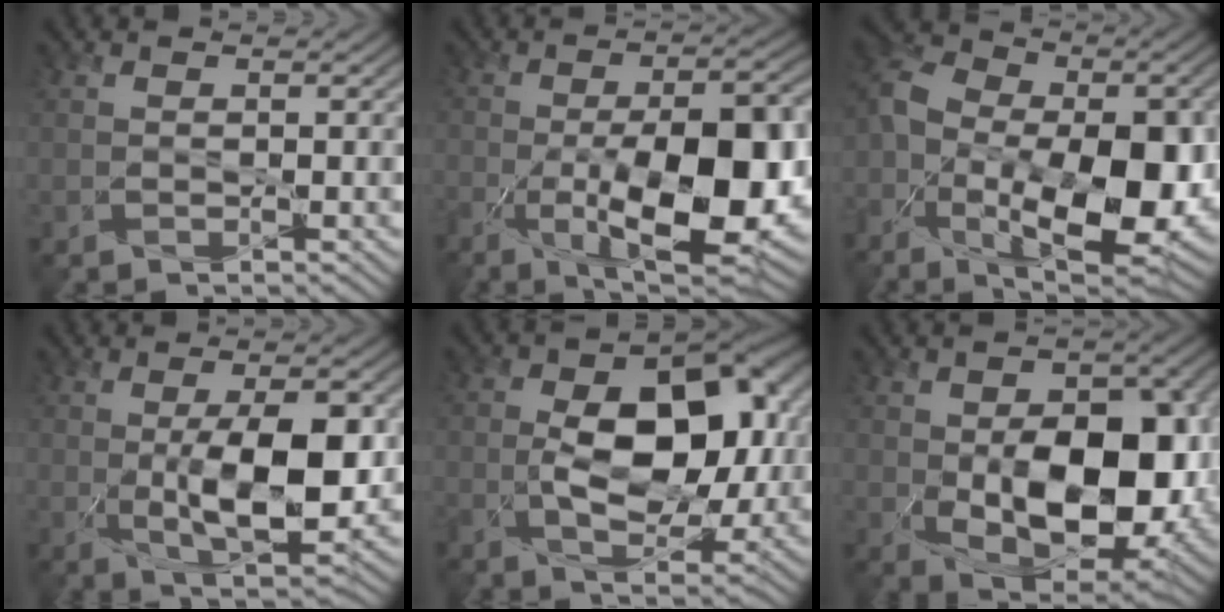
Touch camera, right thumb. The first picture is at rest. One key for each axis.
{"total": 16.3, "fx": -4.7, "fy": 6.7, "fz": 14.2, "tx": -0.225, "ty": -0.016, "tz": -0.073}
{"total": 18.1, "fx": -5.3, "fy": 10.5, "fz": 13.7, "tx": -0.261, "ty": -0.035, "tz": -0.077}
{"total": 9.8, "fx": -0.5, "fy": 3.9, "fz": 9.0, "tx": -0.158, "ty": -0.015, "tz": 0.003}
{"total": 13.3, "fx": -0.5, "fy": 7.5, "fz": 11.0, "tx": -0.169, "ty": 0.008, "tz": -0.013}
{"total": 14.5, "fx": -1.8, "fy": 8.6, "fz": 11.5, "tx": -0.174, "ty": -0.029, "tz": -0.017}